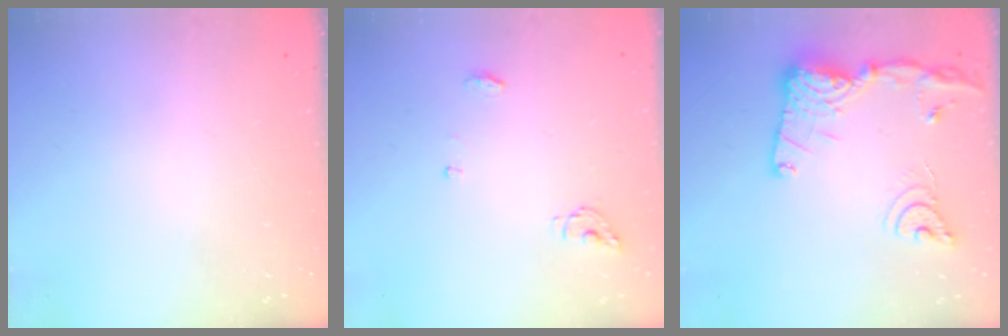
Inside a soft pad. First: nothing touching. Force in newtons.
{"total": 4.3, "press": 4.3, "slide": 0.4}
{"total": 18.5, "press": 18.4, "slide": 1.7}